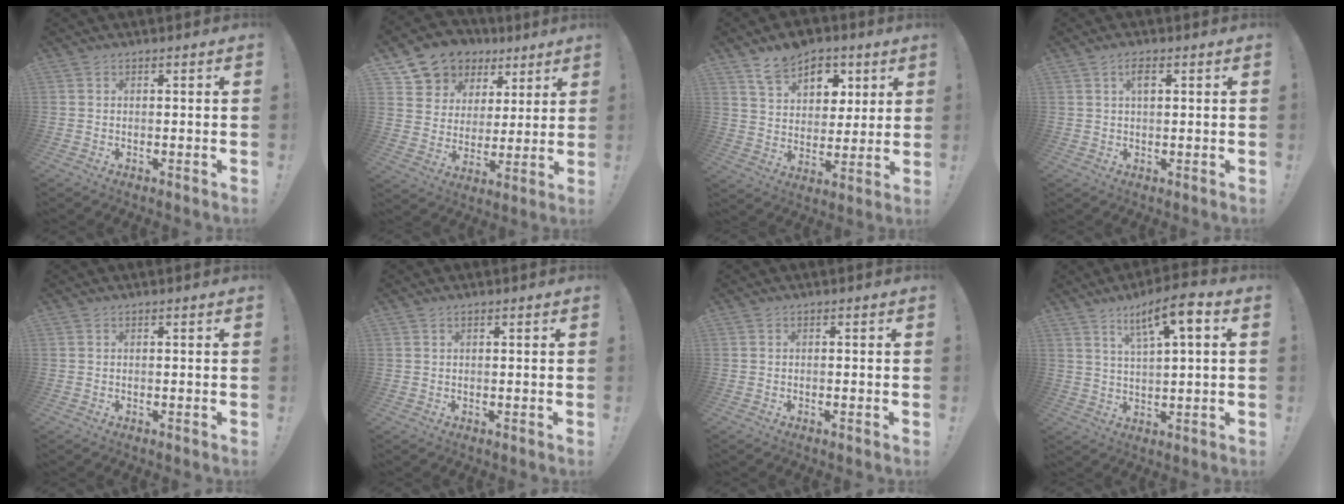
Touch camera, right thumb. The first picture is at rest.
{"total": 9.7, "force": [5.9, 7.5, 1.6], "torque": [-0.029, -0.050, 0.119]}
{"total": 12.8, "force": [8.7, 8.3, 4.3], "torque": [-0.062, -0.061, 0.165]}
{"total": 3.2, "force": [1.3, 1.7, 2.4], "torque": [-0.036, -0.001, 0.019]}
{"total": 0.0}
{"total": 0.5, "force": [0.3, 0.4, 0.1], "torque": [-0.003, 0.001, 0.006]}
{"total": 0.6, "force": [-0.4, 0.0, 0.4], "torque": [-0.014, 0.003, -0.006]}
{"total": 9.9, "force": [4.8, 2.0, 8.5], "torque": [-0.133, -0.021, 0.074]}